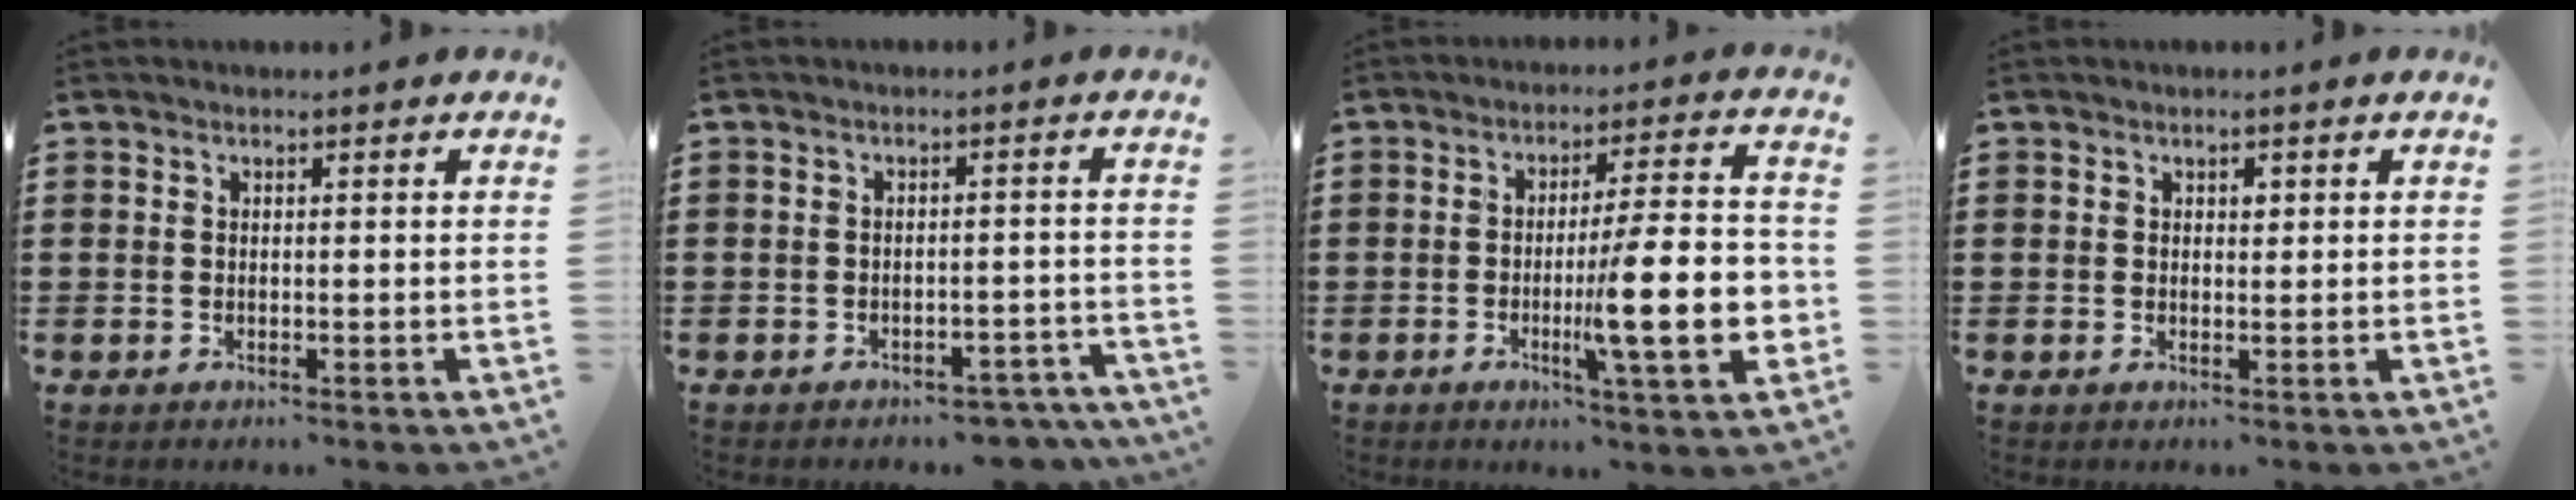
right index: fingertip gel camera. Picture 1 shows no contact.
{"total": 2.8, "force": [-2.7, 0.4, 0.3], "torque": [-0.009, 0.000, -0.055]}
{"total": 14.9, "force": [-2.9, 2.6, 14.4], "torque": [-0.218, -0.015, -0.050]}
{"total": 0.8, "force": [0.4, 0.5, 0.5], "torque": [-0.004, -0.002, 0.006]}